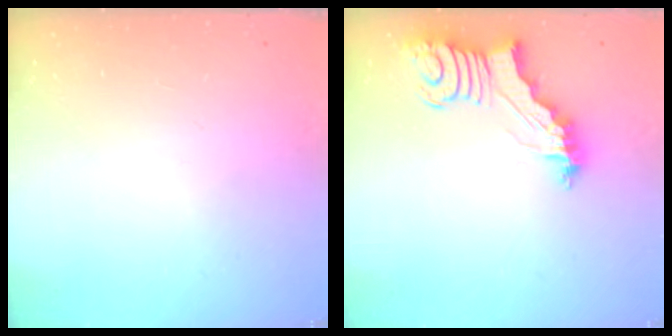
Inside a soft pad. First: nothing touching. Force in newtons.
{"total": 5.3, "press": 5.3, "slide": 0.5}